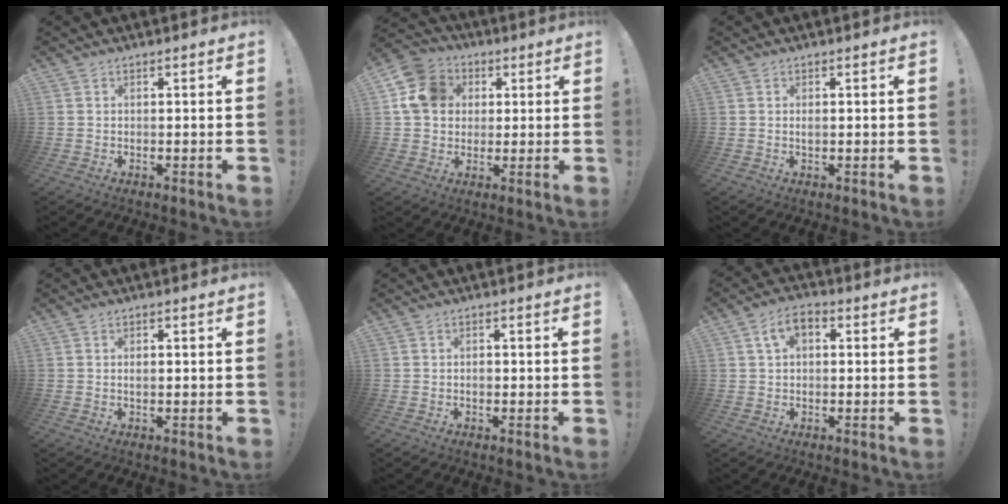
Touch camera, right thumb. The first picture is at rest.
{"total": 13.1, "force": [2.9, 11.2, 6.1], "torque": [-0.093, 0.002, 0.063]}
{"total": 0.8, "force": [0.0, 0.4, 0.7], "torque": [-0.014, 0.003, 0.000]}
{"total": 1.0, "force": [0.0, 0.6, 0.8], "torque": [-0.024, 0.006, 0.001]}
{"total": 1.3, "force": [-0.5, 1.1, 0.6], "torque": [-0.011, 0.004, -0.009]}
{"total": 6.1, "force": [1.8, 3.8, 4.4], "torque": [-0.070, 0.006, 0.033]}